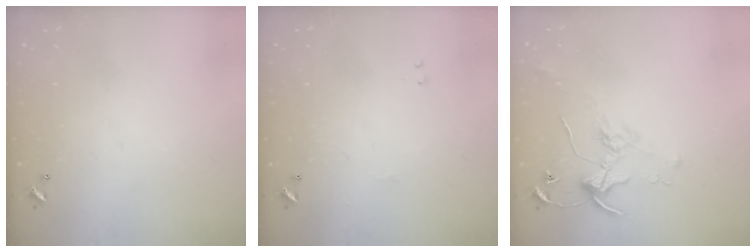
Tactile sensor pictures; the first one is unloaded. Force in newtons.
{"total": 1.8, "press": 1.8, "slide": 0.6}
{"total": 2.1, "press": 2.1, "slide": 0.1}